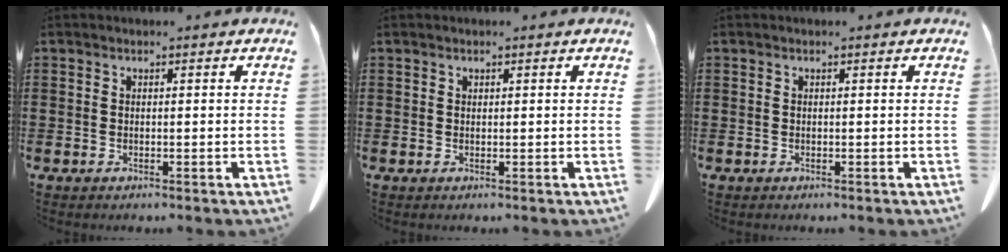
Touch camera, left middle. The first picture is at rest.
{"total": 0.0}
{"total": 0.0}